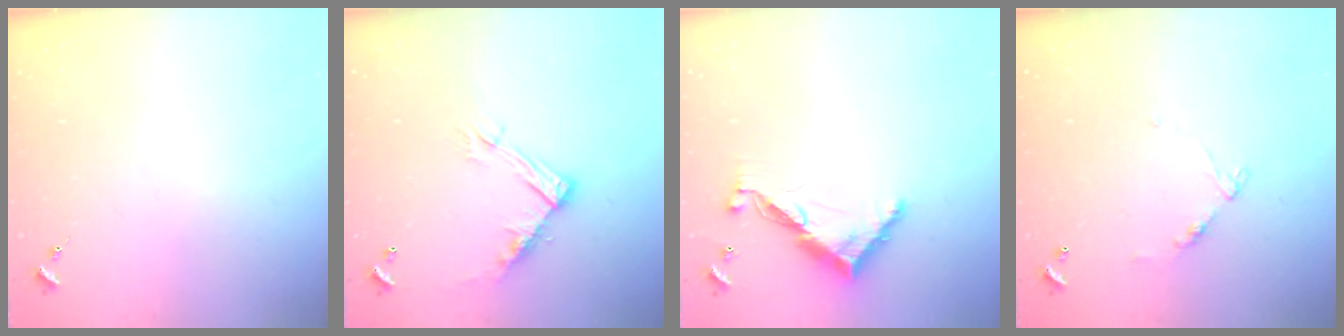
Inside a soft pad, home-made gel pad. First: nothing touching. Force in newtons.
{"total": 11.8, "press": 11.8, "slide": 0.5}
{"total": 9.9, "press": 9.9, "slide": 0.2}
{"total": 6.7, "press": 6.6, "slide": 0.5}